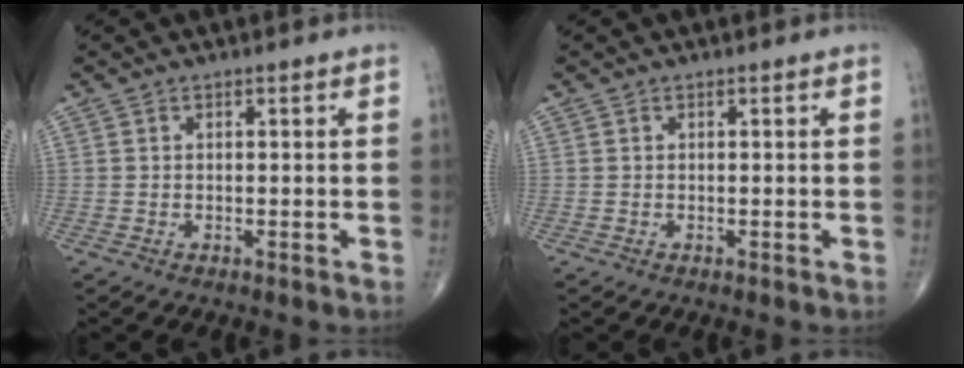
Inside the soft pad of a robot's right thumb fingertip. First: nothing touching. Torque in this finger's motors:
{"motor_torque": [0.03, 0.03, 0.06, 0.06, 0.00]}